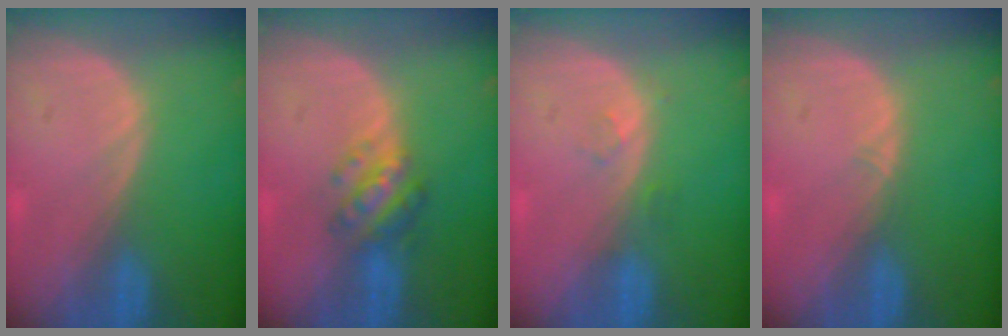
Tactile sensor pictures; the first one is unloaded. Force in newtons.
{"total": 5.2, "press": 5.0, "slide": 1.5}
{"total": 1.4, "press": 1.4, "slide": 0.1}
{"total": 0.6, "press": 0.5, "slide": 0.4}